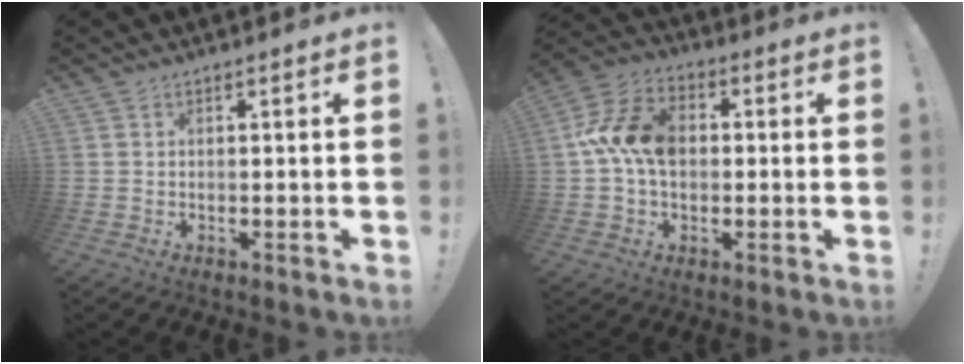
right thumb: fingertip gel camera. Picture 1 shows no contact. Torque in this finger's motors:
{"motor_torque": [1.70, 2.02, 1.19, -0.23, 0.10]}